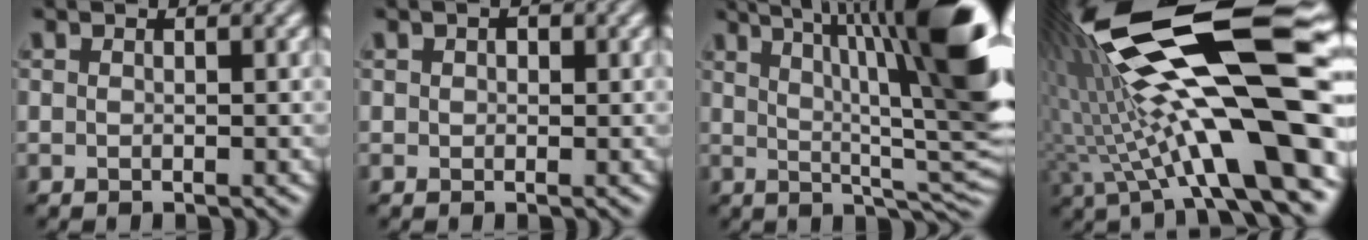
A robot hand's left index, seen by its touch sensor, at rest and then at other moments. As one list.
[{"total": 0.0}, {"total": 13.2, "force": [4.3, 2.8, 12.2], "torque": [-0.168, 0.014, 0.079]}, {"total": 19.1, "force": [3.3, 5.4, 18.0], "torque": [-0.306, 0.019, 0.069]}]